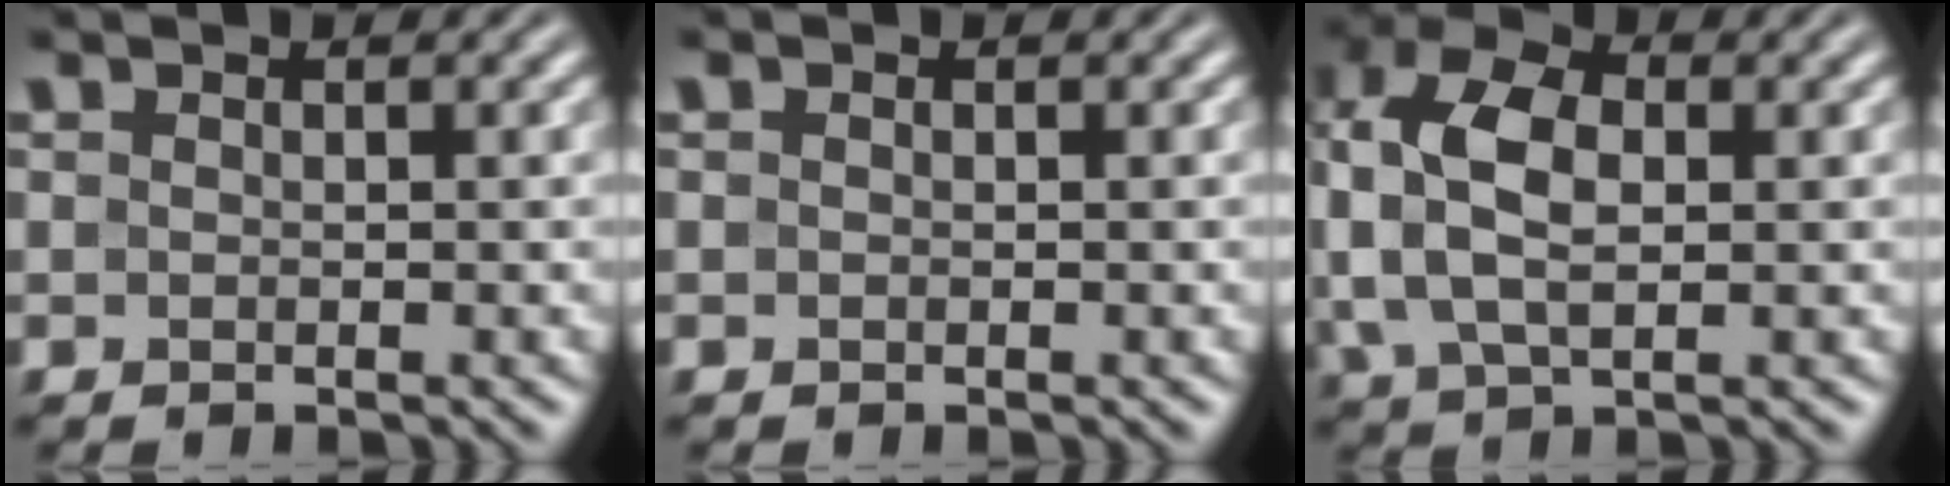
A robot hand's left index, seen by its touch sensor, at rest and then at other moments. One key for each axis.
{"total": 0.0}
{"total": 8.6, "fx": 1.2, "fy": 5.2, "fz": 6.7, "tx": -0.153, "ty": 0.011, "tz": 0.011}